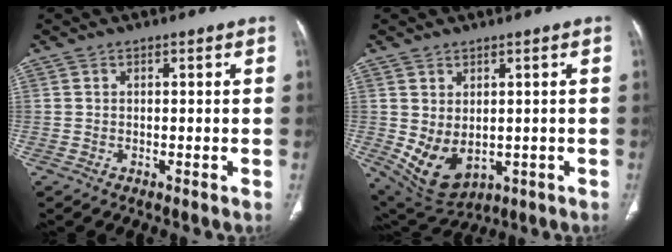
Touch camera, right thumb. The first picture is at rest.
{"total": 9.3, "force": [-0.7, 6.3, 6.8], "torque": [-0.108, -0.007, 0.020]}